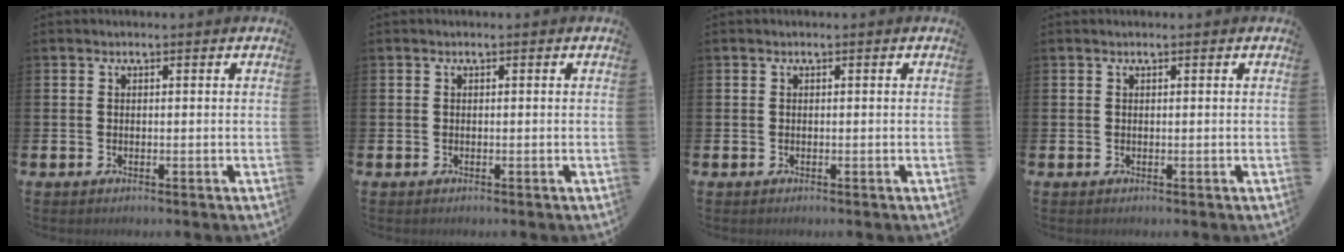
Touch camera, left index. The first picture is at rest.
{"total": 0.0}
{"total": 0.0}
{"total": 0.0}